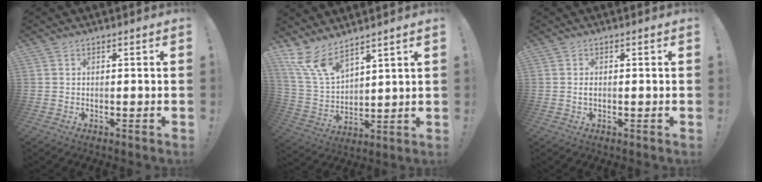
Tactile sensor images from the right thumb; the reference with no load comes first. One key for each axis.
{"total": 11.6, "fx": 9.3, "fy": 4.1, "fz": 5.7, "tx": -0.130, "ty": -0.055, "tz": 0.180}
{"total": 0.8, "fx": -0.2, "fy": 0.4, "fz": 0.7, "tx": -0.015, "ty": 0.003, "tz": -0.004}